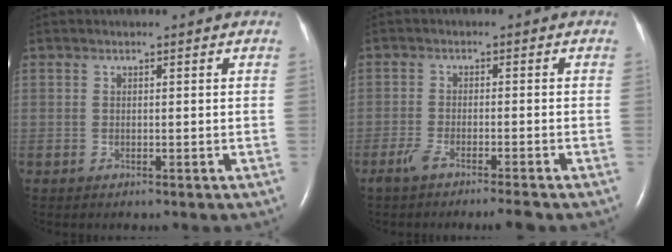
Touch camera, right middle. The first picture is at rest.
{"total": 4.5, "force": [-3.6, 0.1, 2.7], "torque": [-0.052, -0.006, -0.063]}